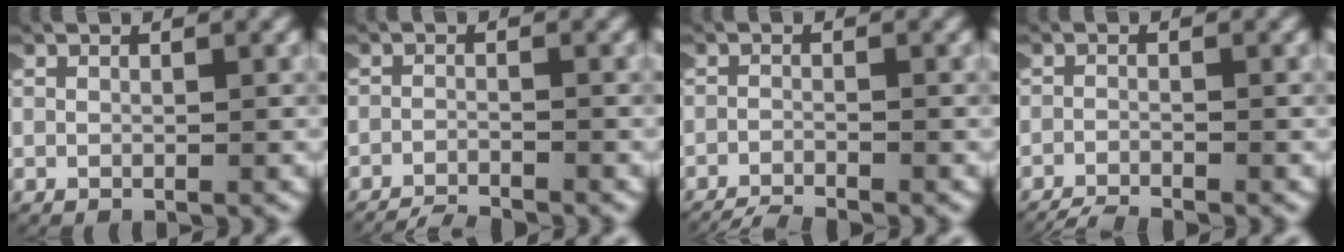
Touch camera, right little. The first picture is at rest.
{"total": 5.2, "force": [-5.1, 0.9, 0.5], "torque": [-0.013, -0.019, -0.076]}
{"total": 4.6, "force": [-4.4, 0.9, 0.5], "torque": [-0.016, -0.017, -0.067]}
{"total": 3.7, "force": [-3.6, 0.7, 0.5], "torque": [-0.015, -0.015, -0.054]}